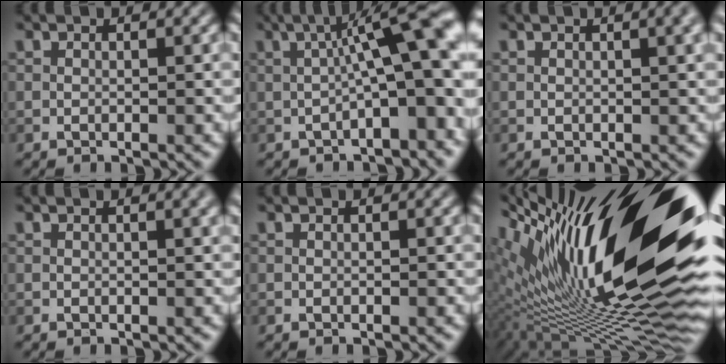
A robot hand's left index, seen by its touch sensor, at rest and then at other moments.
{"total": 8.4, "force": [0.6, 1.8, 8.2], "torque": [-0.111, 0.024, 0.014]}
{"total": 3.6, "force": [1.5, 1.5, 2.9], "torque": [-0.012, 0.019, 0.004]}
{"total": 1.7, "force": [0.8, 0.6, 1.4], "torque": [-0.013, 0.004, 0.007]}
{"total": 0.0}
{"total": 19.9, "force": [5.8, 6.7, 17.8], "torque": [-0.295, 0.028, 0.102]}